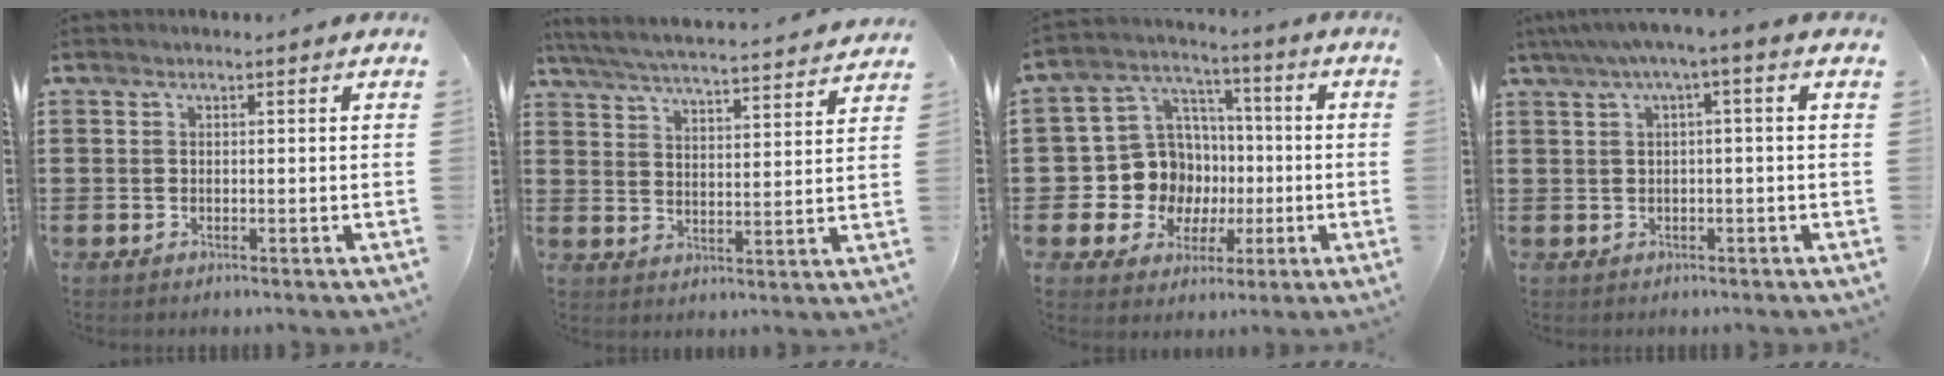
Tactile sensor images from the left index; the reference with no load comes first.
{"total": 5.1, "force": [4.9, -0.5, 1.3], "torque": [-0.048, -0.039, 0.081]}
{"total": 10.9, "force": [-0.9, 10.5, 2.8], "torque": [-0.101, 0.000, -0.007]}
{"total": 2.6, "force": [-0.4, 0.0, 2.5], "torque": [-0.045, -0.001, -0.011]}